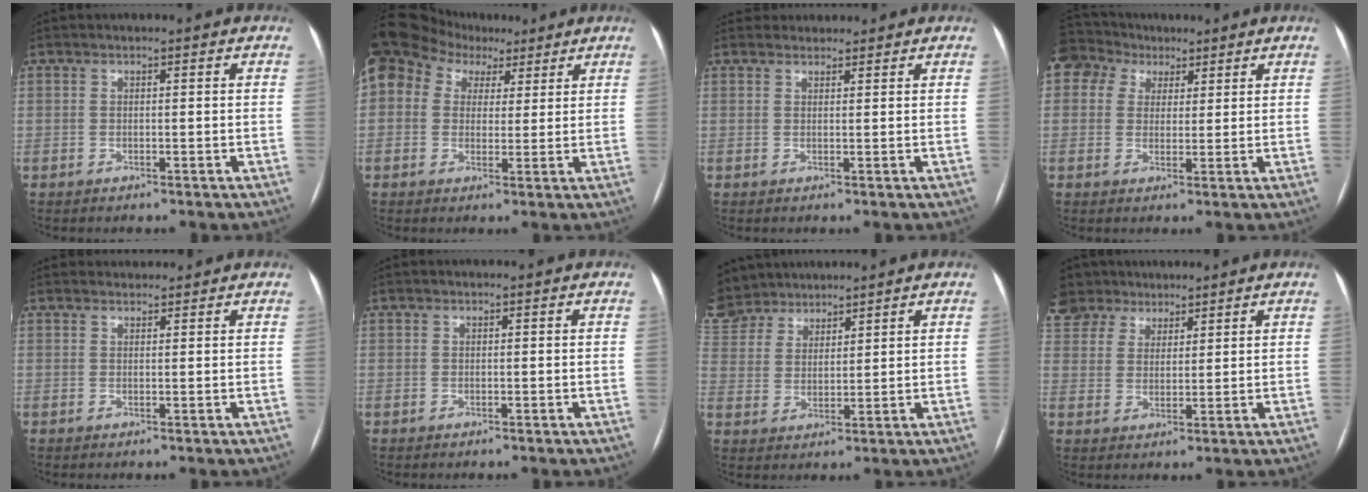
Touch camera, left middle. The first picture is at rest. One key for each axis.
{"total": 19.6, "fx": 9.3, "fy": 15.0, "fz": 8.5, "tx": -0.242, "ty": 0.108, "tz": 0.176}
{"total": 2.4, "fx": 2.2, "fy": 0.8, "fz": -0.3, "tx": 0.008, "ty": 0.022, "tz": 0.035}
{"total": 9.0, "fx": 5.1, "fy": 7.0, "fz": 2.7, "tx": -0.068, "ty": 0.049, "tz": 0.094}
{"total": 2.3, "fx": 2.2, "fy": 0.6, "fz": -0.1, "tx": -0.001, "ty": 0.022, "tz": 0.035}
{"total": 0.0}
{"total": 12.6, "fx": 10.9, "fy": 5.5, "fz": 3.0, "tx": -0.084, "ty": 0.034, "tz": 0.219}
{"total": 10.1, "fx": 7.7, "fy": 6.0, "fz": 2.4, "tx": -0.063, "ty": 0.035, "tz": 0.149}